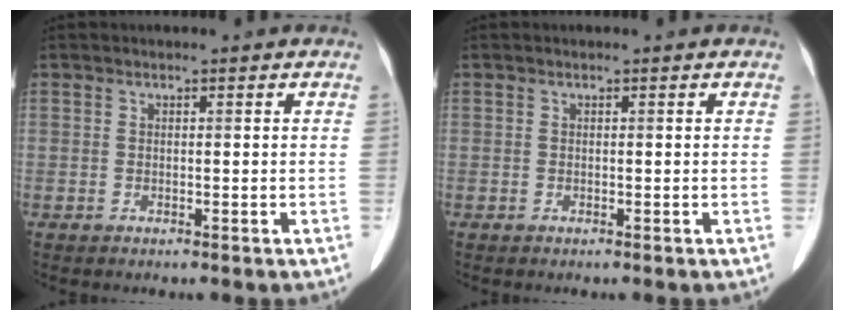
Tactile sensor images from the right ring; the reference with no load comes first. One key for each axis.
{"total": 0.0}